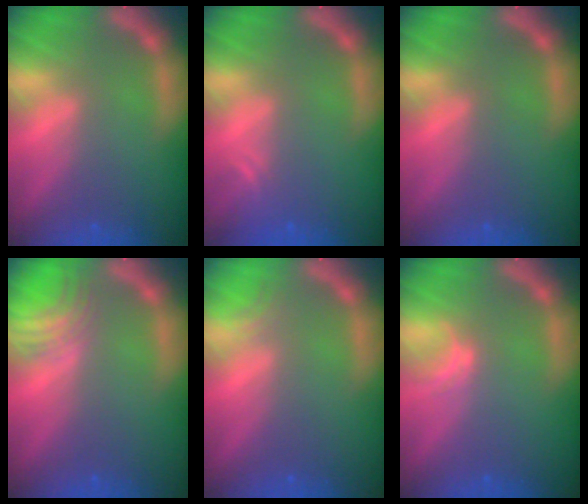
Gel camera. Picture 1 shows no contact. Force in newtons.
{"total": 1.5}
{"total": 0.0}
{"total": 3.9}
{"total": 0.9}
{"total": 1.0}